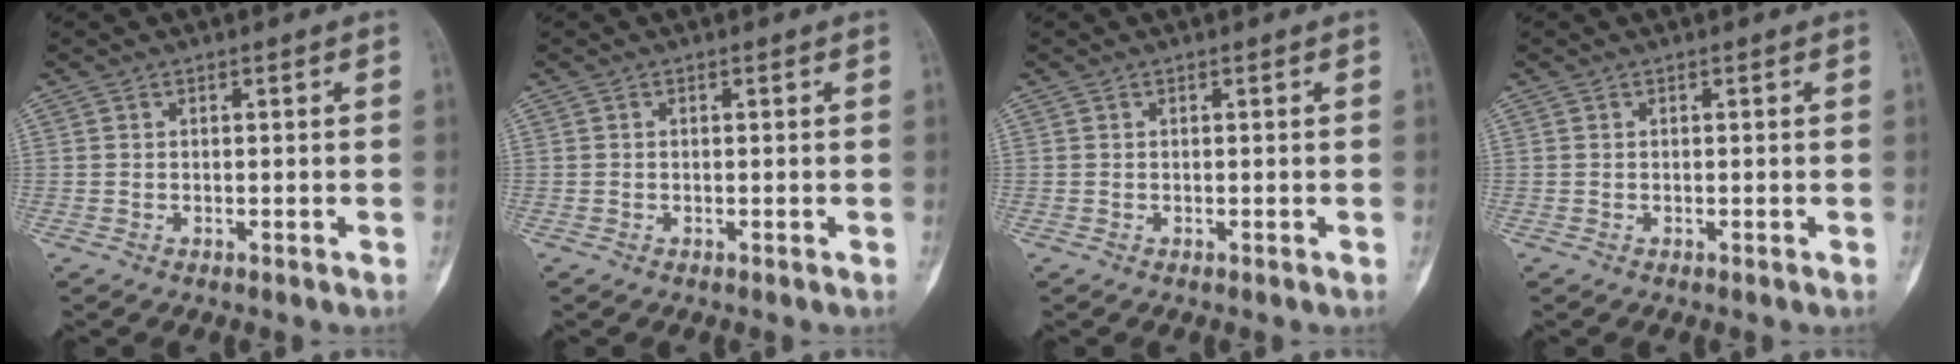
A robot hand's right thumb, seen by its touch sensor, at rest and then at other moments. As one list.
[{"total": 0.0}, {"total": 0.0}, {"total": 0.0}]